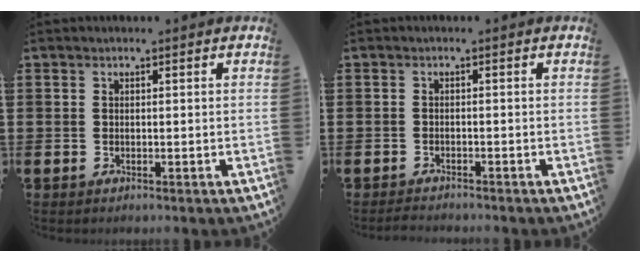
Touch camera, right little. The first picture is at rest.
{"total": 1.1, "force": [-1.1, 0.0, 0.2], "torque": [-0.007, 0.002, -0.022]}